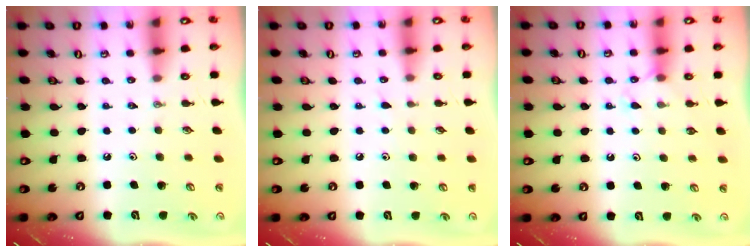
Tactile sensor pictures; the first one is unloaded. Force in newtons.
{"total": 2.9, "press": 2.9, "slide": 0.4}
{"total": 6.5, "press": 6.4, "slide": 0.6}